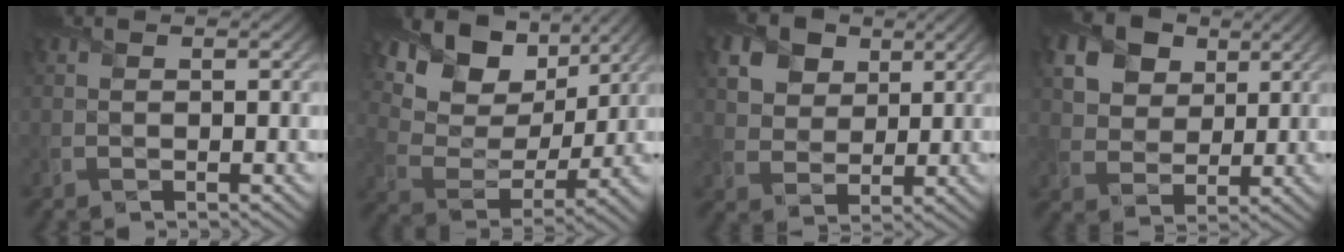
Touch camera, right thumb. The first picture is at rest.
{"total": 13.5, "force": [8.4, 7.6, 7.2], "torque": [-0.165, 0.009, 0.142]}
{"total": 11.0, "force": [5.8, 7.8, 5.1], "torque": [-0.158, 0.016, 0.107]}
{"total": 14.4, "force": [7.4, 10.4, 6.7], "torque": [-0.193, 0.023, 0.148]}